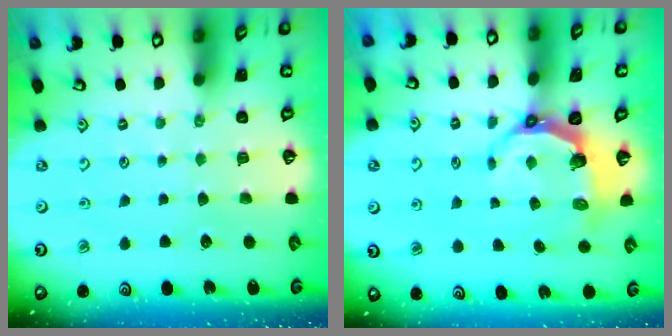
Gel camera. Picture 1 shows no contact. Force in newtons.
{"total": 6.4, "press": 4.9, "slide": 4.2}